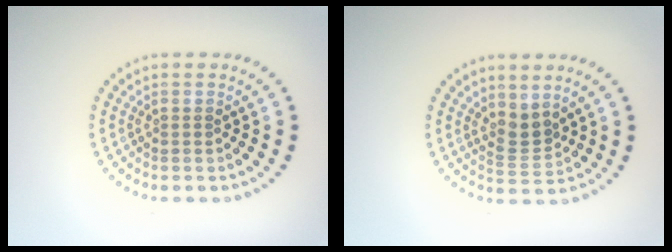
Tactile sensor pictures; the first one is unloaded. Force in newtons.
{"total": 2.3, "press": 1.6, "slide": 1.6}